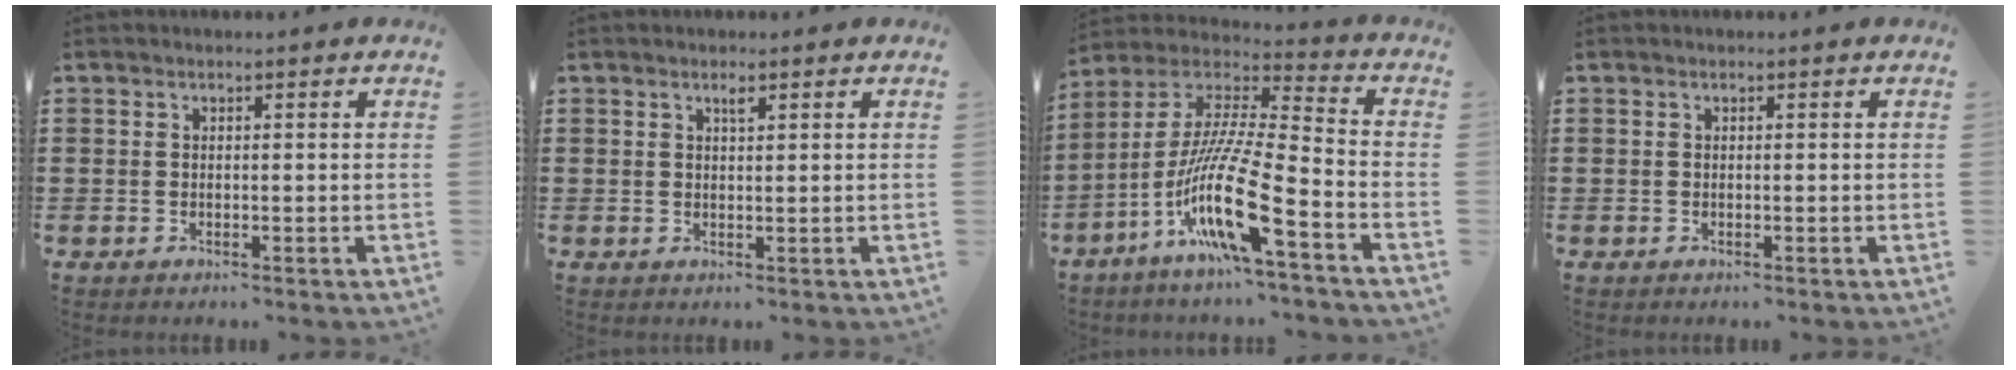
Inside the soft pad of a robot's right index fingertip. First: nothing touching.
{"total": 1.1, "force": [0.7, 0.2, 0.8], "torque": [-0.017, 0.000, 0.012]}
{"total": 15.1, "force": [-8.3, 1.4, 12.5], "torque": [-0.271, -0.015, -0.164]}
{"total": 0.0}